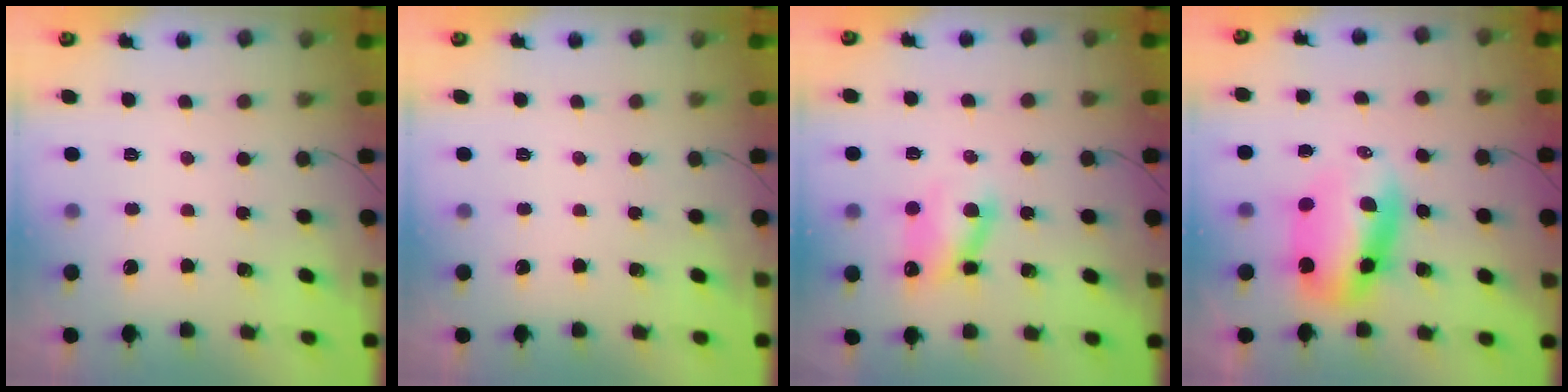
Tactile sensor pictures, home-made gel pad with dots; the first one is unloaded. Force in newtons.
{"total": 0.0}
{"total": 8.8, "press": 8.7, "slide": 1.4}
{"total": 9.5, "press": 9.1, "slide": 2.7}